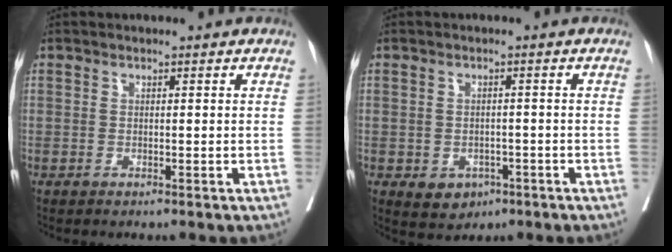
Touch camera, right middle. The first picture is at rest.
{"total": 4.0, "force": [-1.8, 3.1, 1.8], "torque": [-0.022, 0.001, -0.015]}